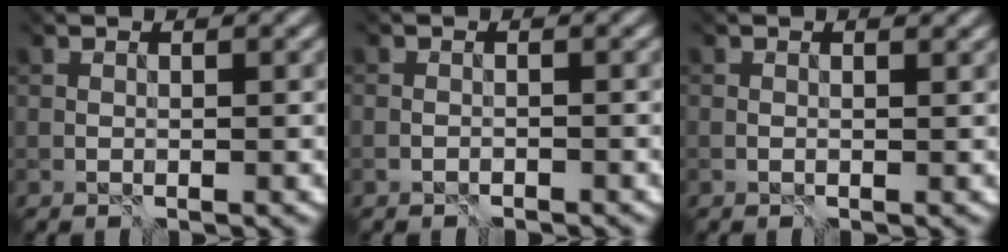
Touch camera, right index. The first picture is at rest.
{"total": 2.0, "force": [-1.8, -0.4, -0.7], "torque": [0.012, -0.005, -0.026]}
{"total": 0.0}